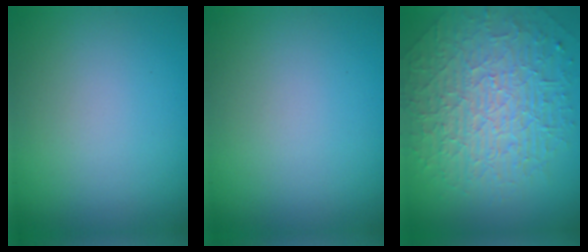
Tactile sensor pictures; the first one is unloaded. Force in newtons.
{"total": 0.0}
{"total": 9.7, "press": 6.2, "slide": 7.5}